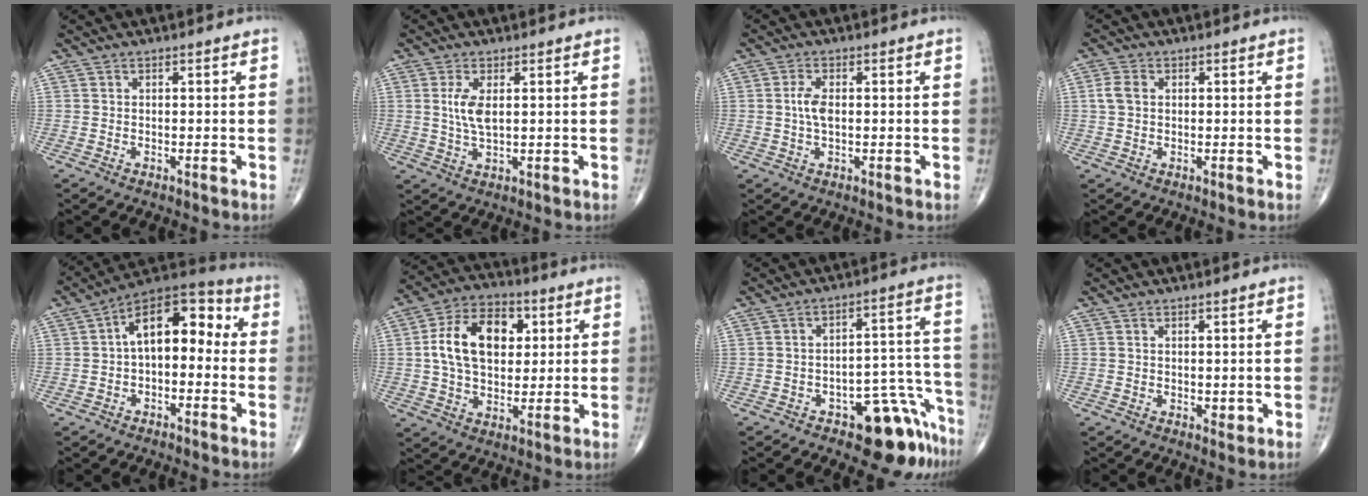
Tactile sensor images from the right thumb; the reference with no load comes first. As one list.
[{"total": 4.8, "force": [1.0, 1.9, 4.3], "torque": [-0.092, -0.008, 0.023]}, {"total": 3.6, "force": [0.1, 1.7, 3.2], "torque": [-0.066, 0.002, 0.000]}, {"total": 3.2, "force": [0.5, 2.3, 2.2], "torque": [-0.050, 0.007, 0.008]}, {"total": 13.0, "force": [0.5, 7.5, 10.7], "torque": [-0.129, 0.048, -0.013]}, {"total": 15.2, "force": [3.0, 10.0, 11.1], "torque": [-0.164, 0.007, 0.046]}, {"total": 11.8, "force": [-7.9, 5.2, 7.0], "torque": [-0.034, 0.085, -0.106]}, {"total": 0.9, "force": [0.3, 0.6, 0.7], "torque": [-0.005, -0.005, 0.008]}]